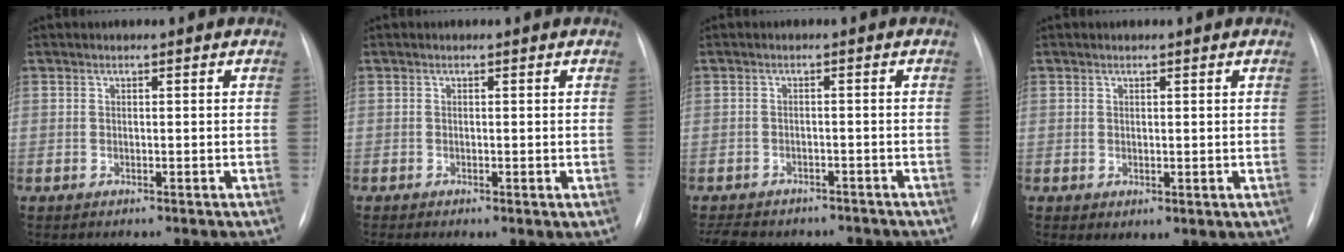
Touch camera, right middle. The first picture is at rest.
{"total": 1.5, "force": [-0.5, 0.4, 1.3], "torque": [-0.026, -0.007, -0.007]}
{"total": 10.4, "force": [-8.9, 4.3, 3.4], "torque": [-0.073, -0.001, -0.109]}
{"total": 2.0, "force": [0.4, 1.1, 1.6], "torque": [-0.035, -0.011, 0.017]}